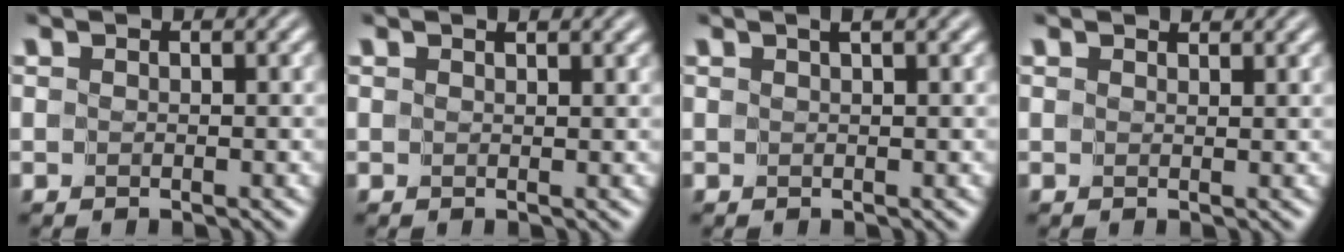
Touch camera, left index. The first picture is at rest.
{"total": 1.0, "force": [0.8, 0.1, 0.6], "torque": [-0.006, -0.004, 0.013]}
{"total": 1.8, "force": [1.2, 0.3, 1.4], "torque": [-0.007, -0.007, 0.009]}
{"total": 1.0, "force": [0.9, 0.2, 0.3], "torque": [-0.005, -0.004, 0.013]}